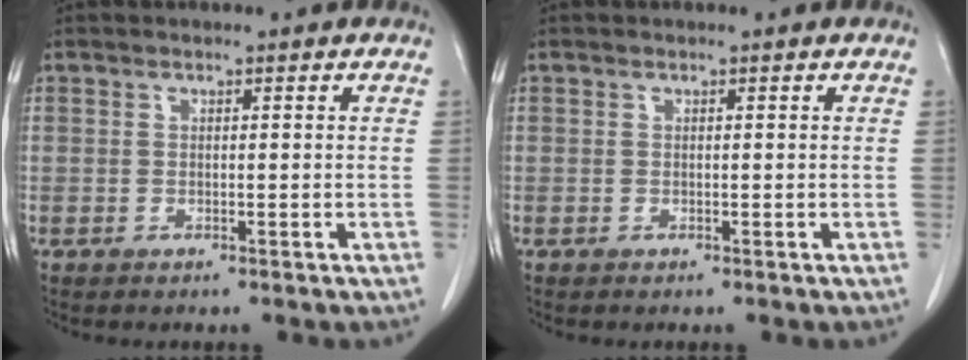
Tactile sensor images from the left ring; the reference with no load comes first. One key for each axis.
{"total": 0.0}